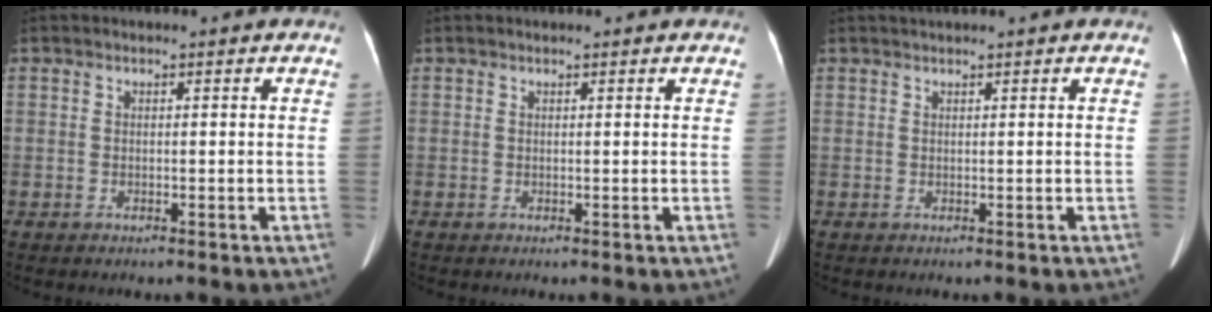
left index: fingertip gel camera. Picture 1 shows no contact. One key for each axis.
{"total": 1.4, "fx": 1.3, "fy": 0.2, "fz": 0.5, "tx": -0.010, "ty": 0.016, "tz": 0.015}
{"total": 1.2, "fx": 1.0, "fy": -0.3, "fz": 0.6, "tx": -0.010, "ty": 0.015, "tz": 0.025}